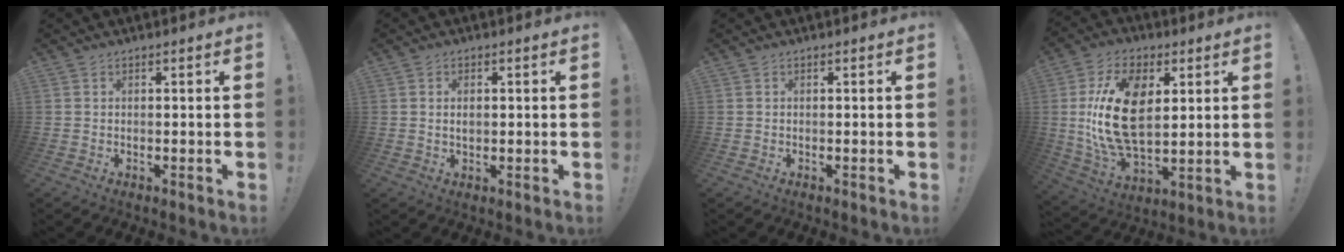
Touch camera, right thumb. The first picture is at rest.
{"total": 1.9, "force": [0.5, 1.2, 1.4], "torque": [-0.022, 0.003, 0.006]}
{"total": 0.0}
{"total": 20.7, "force": [3.3, 12.4, 16.2], "torque": [-0.311, 0.000, 0.056]}